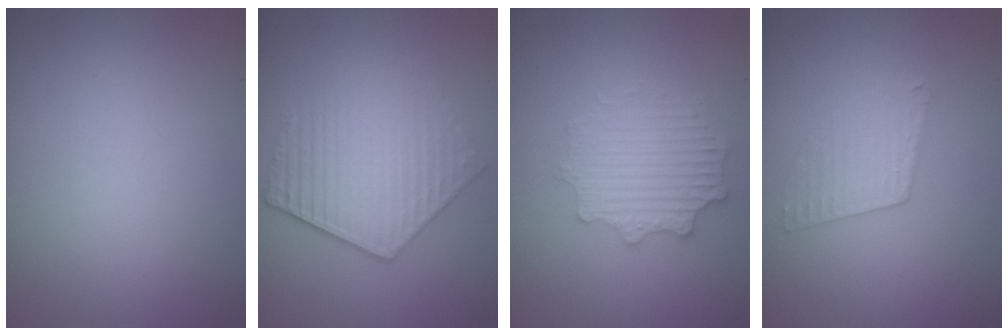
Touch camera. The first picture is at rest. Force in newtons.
{"total": 5.6, "press": 4.2, "slide": 3.7}
{"total": 2.9, "press": 2.9, "slide": 0.6}
{"total": 2.5, "press": 2.5, "slide": 0.2}